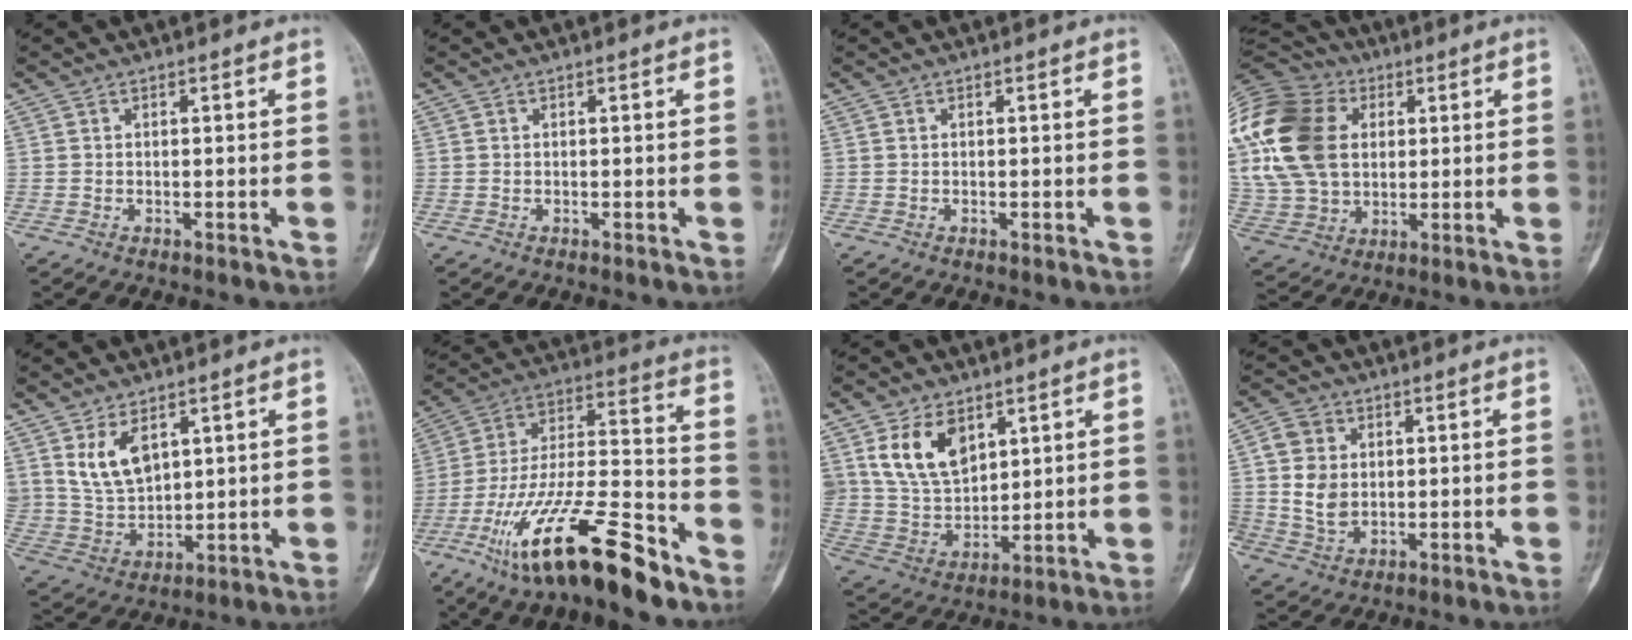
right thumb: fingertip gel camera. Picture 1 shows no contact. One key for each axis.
{"total": 0.0}
{"total": 0.0}
{"total": 29.9, "fx": 6.4, "fy": 22.0, "fz": 19.3, "tx": -0.441, "ty": 0.043, "tz": 0.131}
{"total": 9.4, "fx": 4.5, "fy": 5.6, "fz": 6.1, "tx": -0.100, "ty": -0.023, "tz": 0.108}
{"total": 23.5, "fx": -14.8, "fy": 6.1, "fz": 17.2, "tx": -0.332, "ty": 0.063, "tz": -0.260}
{"total": 12.8, "fx": 6.3, "fy": 8.2, "fz": 7.6, "tx": -0.119, "ty": -0.028, "tz": 0.141}
{"total": 7.9, "fx": 0.7, "fy": 6.5, "fz": 4.5, "tx": -0.063, "ty": -0.002, "tz": 0.017}